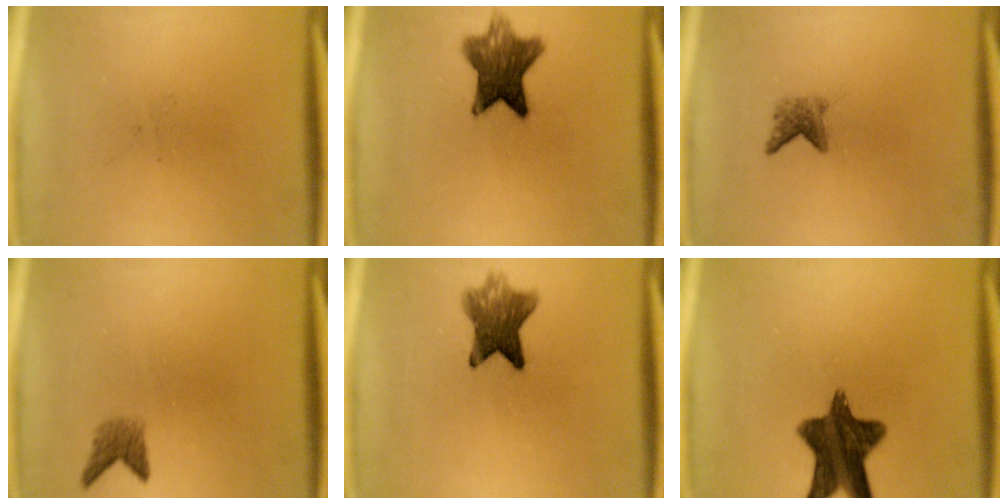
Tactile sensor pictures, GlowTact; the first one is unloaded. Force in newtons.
{"total": 9.1}
{"total": 2.1}
{"total": 2.0}
{"total": 7.0}
{"total": 11.8}